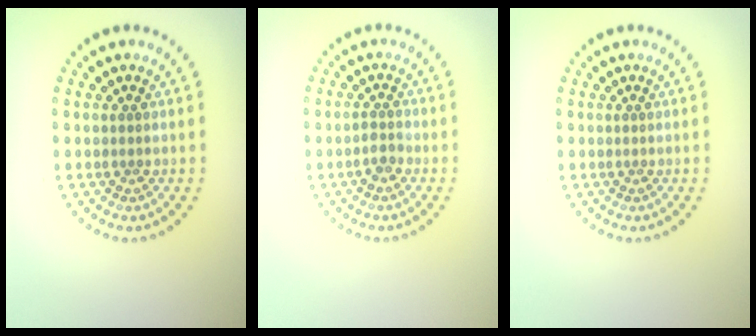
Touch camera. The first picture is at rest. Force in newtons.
{"total": 1.4, "press": 1.2, "slide": 0.7}
{"total": 0.0}